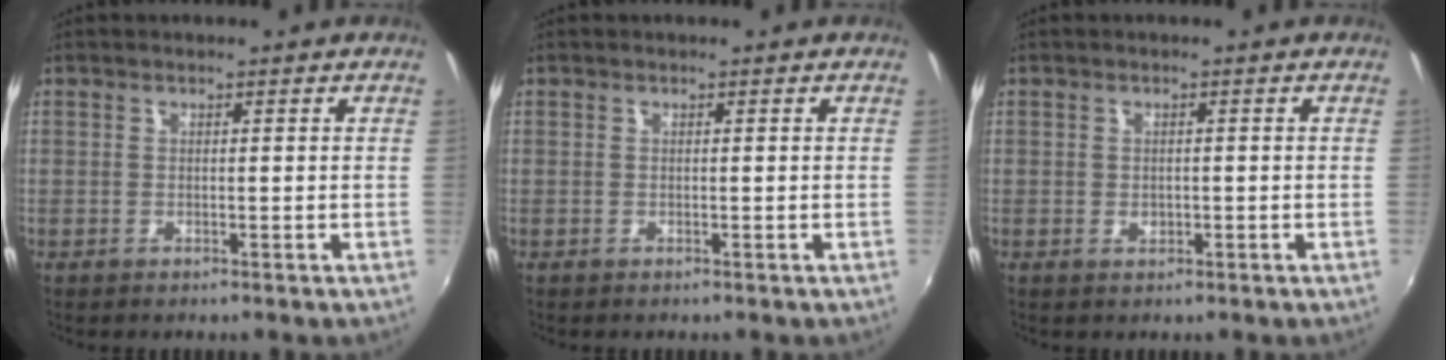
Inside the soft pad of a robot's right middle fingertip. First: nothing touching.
{"total": 0.0}
{"total": 0.9, "force": [0.2, 0.7, 0.5], "torque": [-0.005, -0.003, 0.004]}